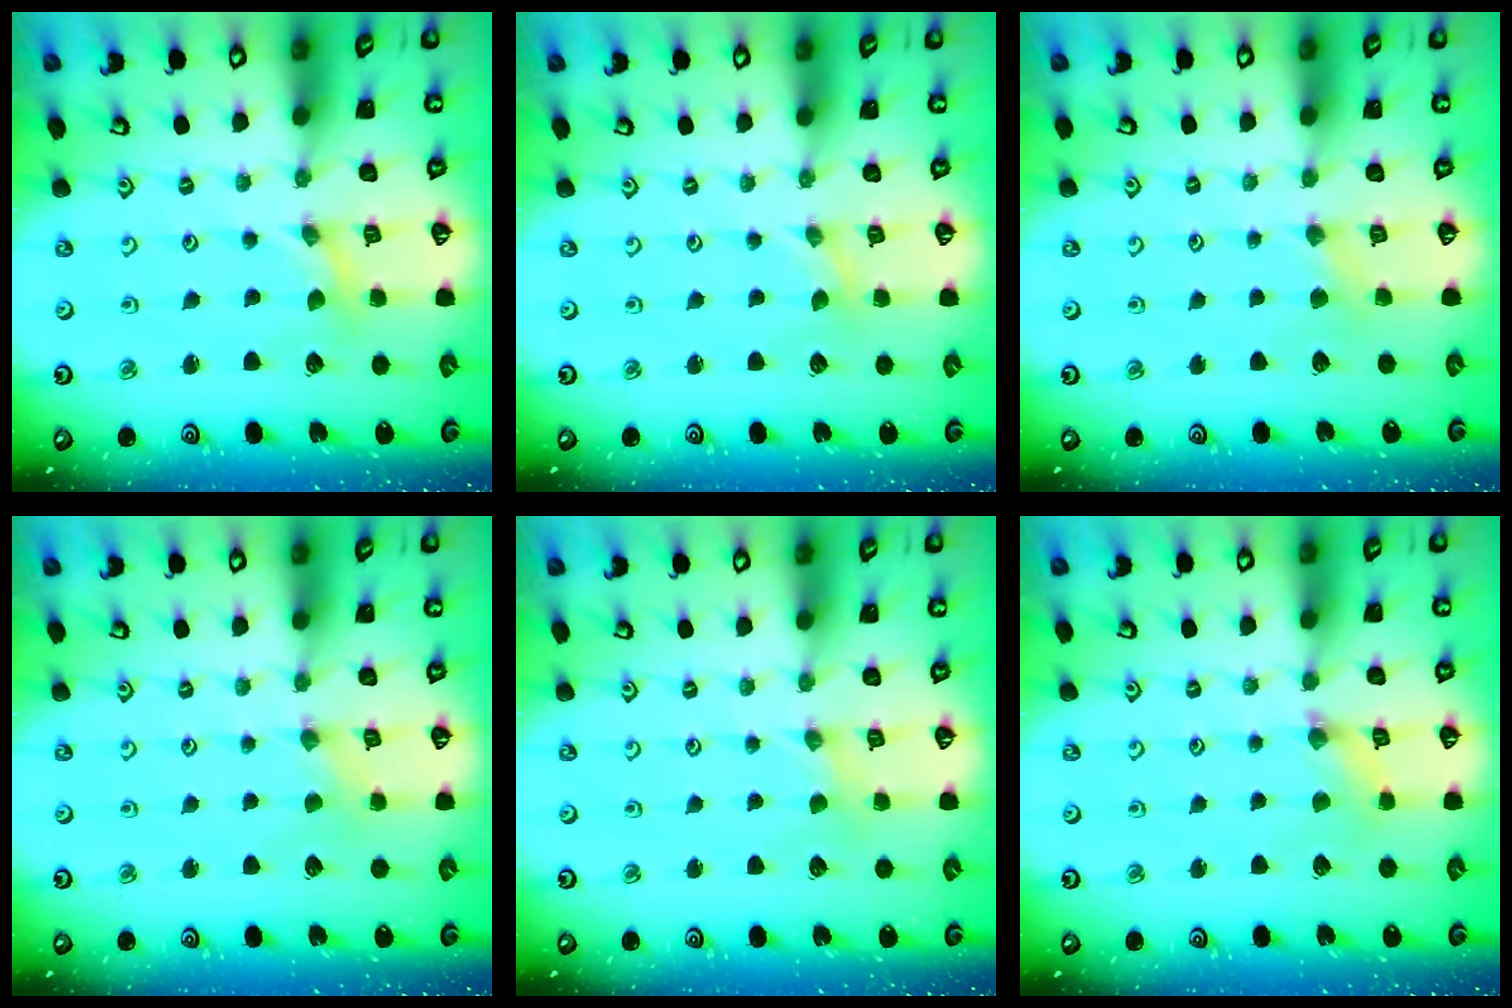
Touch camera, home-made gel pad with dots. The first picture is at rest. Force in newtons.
{"total": 0.0}
{"total": 3.0, "press": 2.9, "slide": 0.5}
{"total": 0.0}
{"total": 0.0}
{"total": 1.5, "press": 1.5, "slide": 0.3}